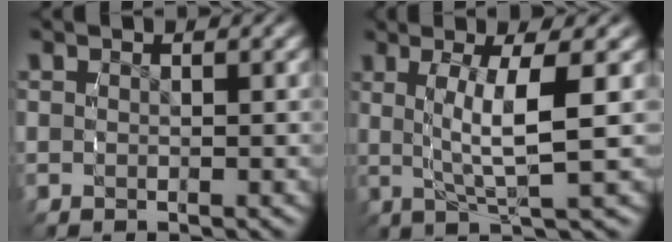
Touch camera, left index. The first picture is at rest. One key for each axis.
{"total": 4.8, "fx": 0.6, "fy": 0.1, "fz": 4.7, "tx": -0.072, "ty": 0.009, "tz": 0.009}